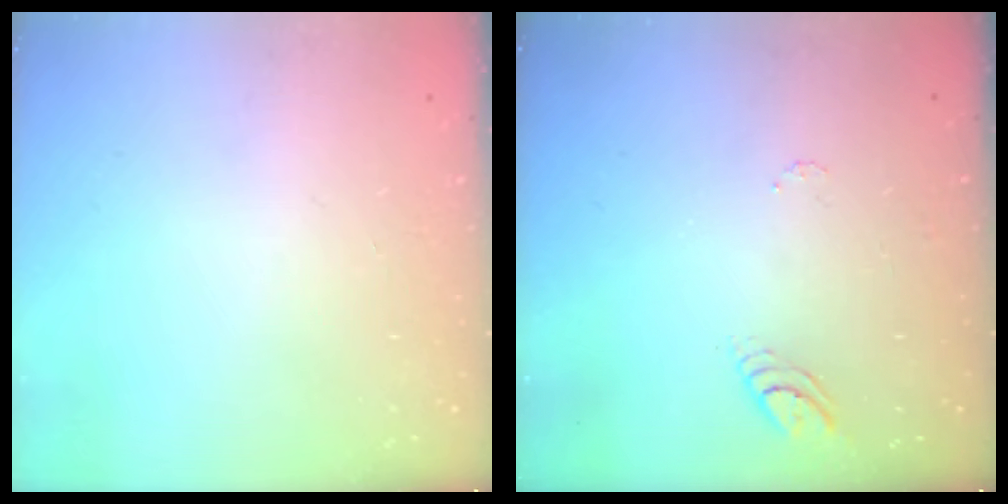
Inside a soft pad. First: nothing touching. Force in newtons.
{"total": 4.0, "press": 4.0, "slide": 0.4}